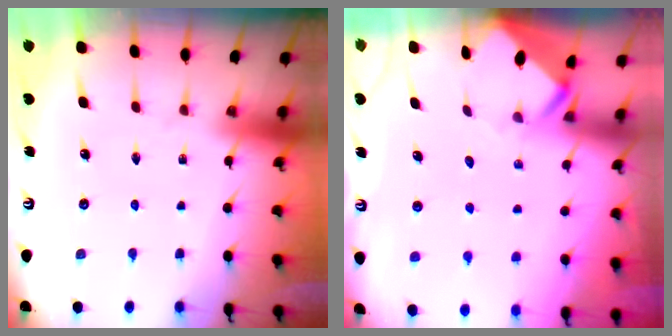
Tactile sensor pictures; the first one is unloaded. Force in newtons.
{"total": 3.4, "press": 3.4, "slide": 0.2}